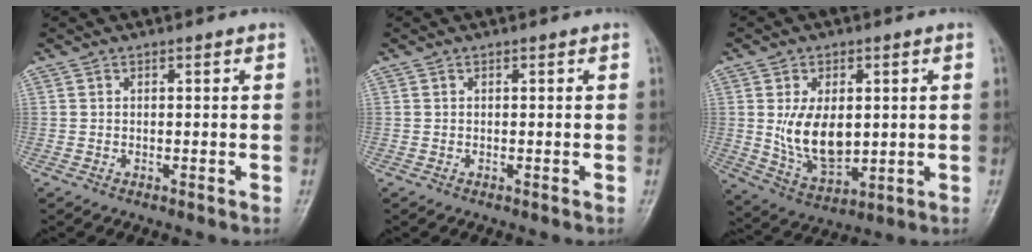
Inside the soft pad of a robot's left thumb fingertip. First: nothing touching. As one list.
[{"total": 0.0}, {"total": 11.6, "force": [0.9, 7.0, 9.2], "torque": [-0.141, -0.015, 0.034]}]